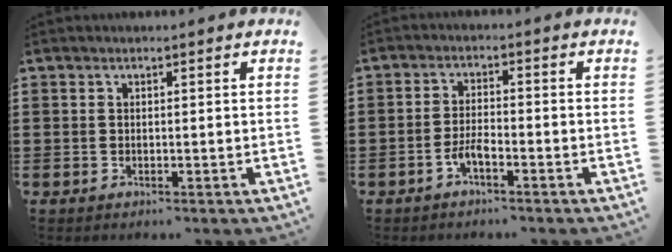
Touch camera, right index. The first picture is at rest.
{"total": 2.9, "force": [-1.8, 0.6, 2.1], "torque": [-0.052, 0.000, -0.038]}